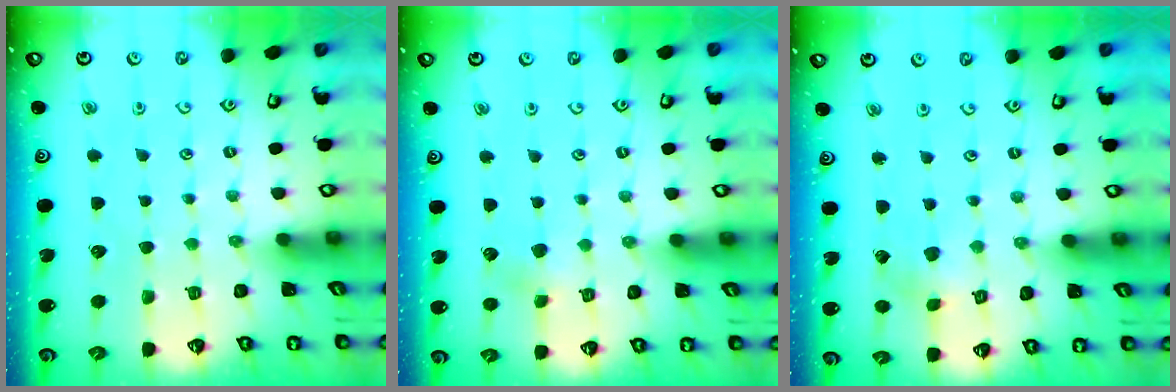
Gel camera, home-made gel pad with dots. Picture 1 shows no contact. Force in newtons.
{"total": 3.8, "press": 3.8, "slide": 0.7}
{"total": 2.1, "press": 2.1, "slide": 0.1}